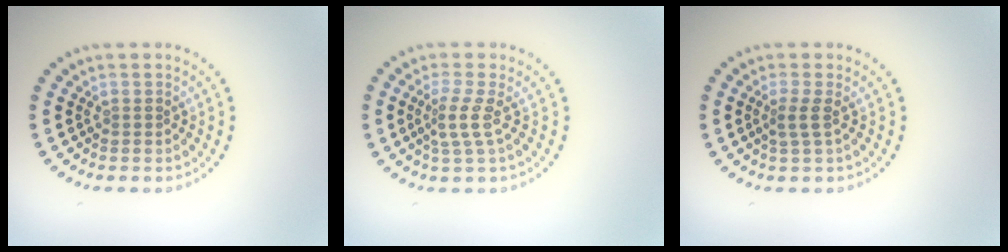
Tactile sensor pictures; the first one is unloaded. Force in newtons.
{"total": 2.3, "press": 1.5, "slide": 1.7}
{"total": 1.7, "press": 1.1, "slide": 1.3}